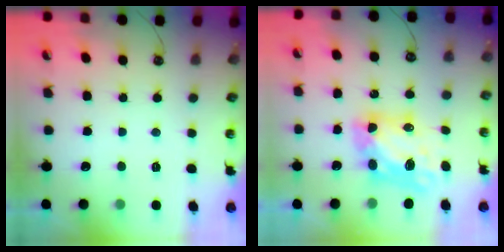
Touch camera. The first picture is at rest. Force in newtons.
{"total": 8.1, "press": 8.1, "slide": 0.7}